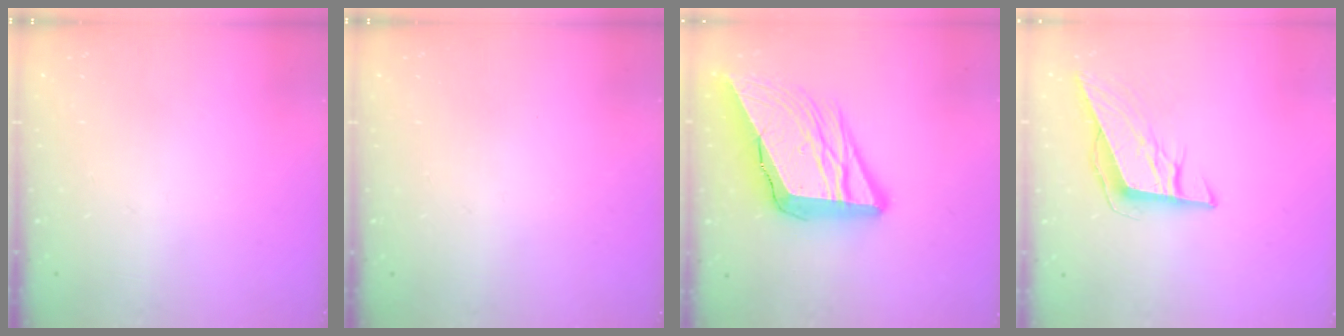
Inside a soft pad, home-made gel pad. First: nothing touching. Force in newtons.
{"total": 0.0}
{"total": 18.2, "press": 18.0, "slide": 2.6}
{"total": 10.2, "press": 9.6, "slide": 3.5}